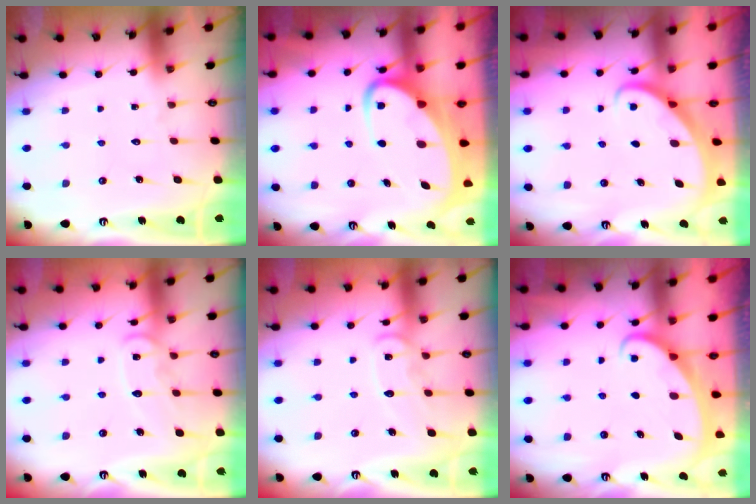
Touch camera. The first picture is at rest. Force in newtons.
{"total": 8.4, "press": 8.4, "slide": 1.0}
{"total": 2.8, "press": 2.8, "slide": 0.2}
{"total": 10.7, "press": 10.6, "slide": 1.0}
{"total": 10.7, "press": 10.6, "slide": 1.0}
{"total": 2.2, "press": 2.2, "slide": 0.3}